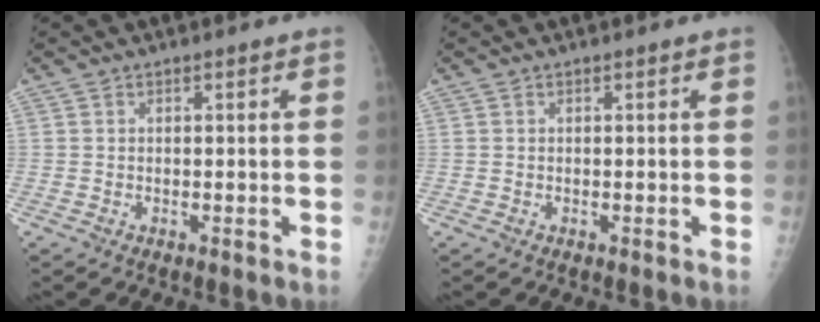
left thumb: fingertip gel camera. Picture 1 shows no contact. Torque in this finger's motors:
{"motor_torque": [-0.01, 0.01, -0.02, -0.02, 0.00]}